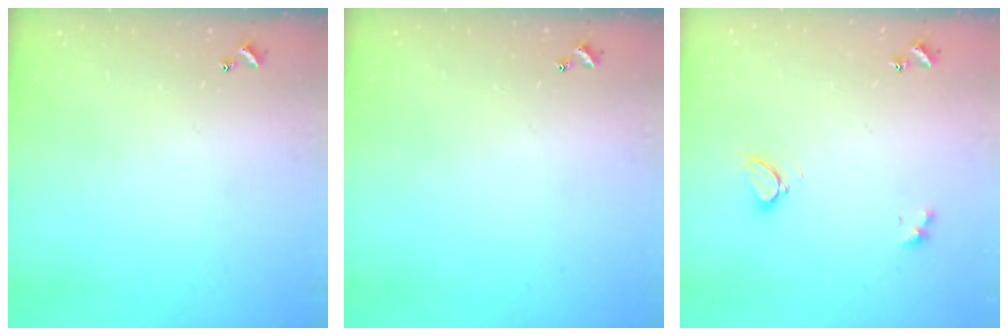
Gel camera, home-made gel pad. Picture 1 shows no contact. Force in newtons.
{"total": 0.0}
{"total": 3.1, "press": 3.1, "slide": 0.3}